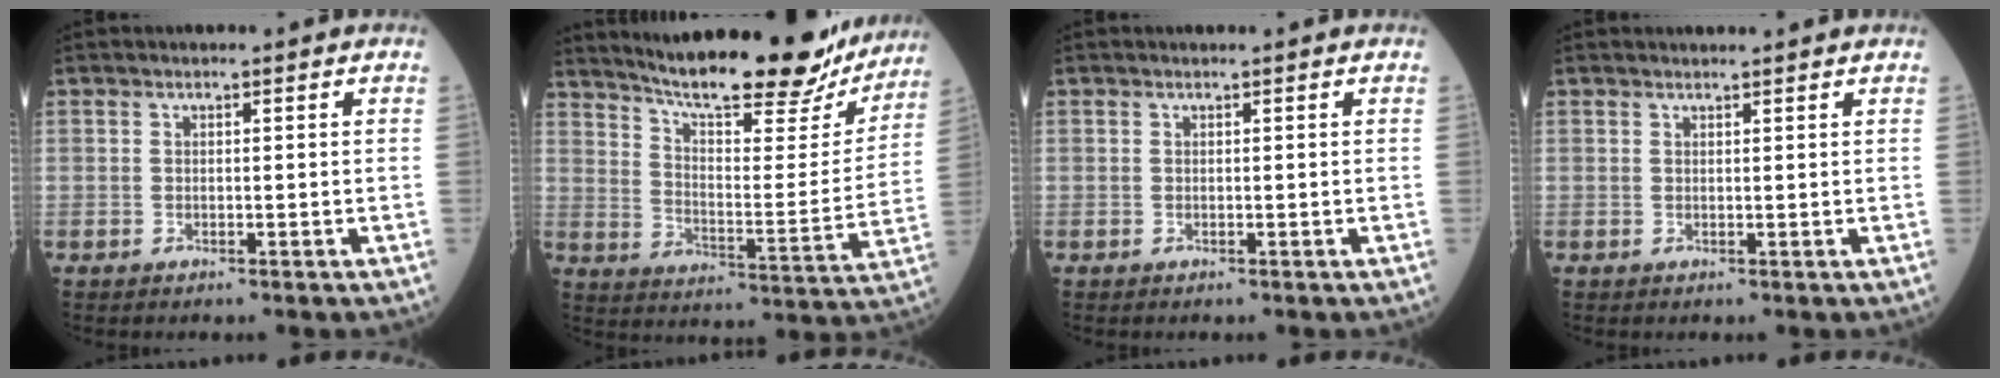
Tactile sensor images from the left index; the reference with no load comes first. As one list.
[{"total": 24.9, "force": [21.3, 4.5, 12.0], "torque": [-0.184, -0.030, 0.288]}, {"total": 0.7, "force": [0.6, 0.0, 0.1], "torque": [-0.006, 0.004, 0.007]}, {"total": 2.9, "force": [2.8, 0.2, 0.6], "torque": [-0.010, 0.013, 0.032]}]